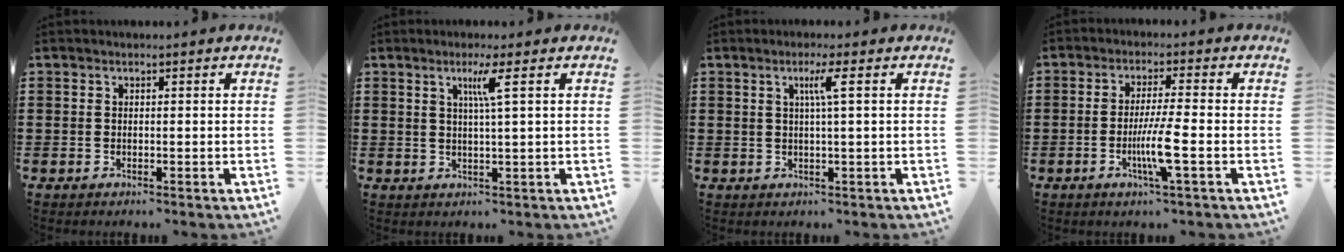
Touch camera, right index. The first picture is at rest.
{"total": 3.6, "force": [1.4, -0.5, 3.3], "torque": [-0.067, -0.006, 0.019]}
{"total": 3.1, "force": [0.8, -0.3, 3.0], "torque": [-0.058, -0.002, 0.010]}
{"total": 6.2, "force": [-1.9, -0.1, 5.9], "torque": [-0.113, -0.018, -0.037]}